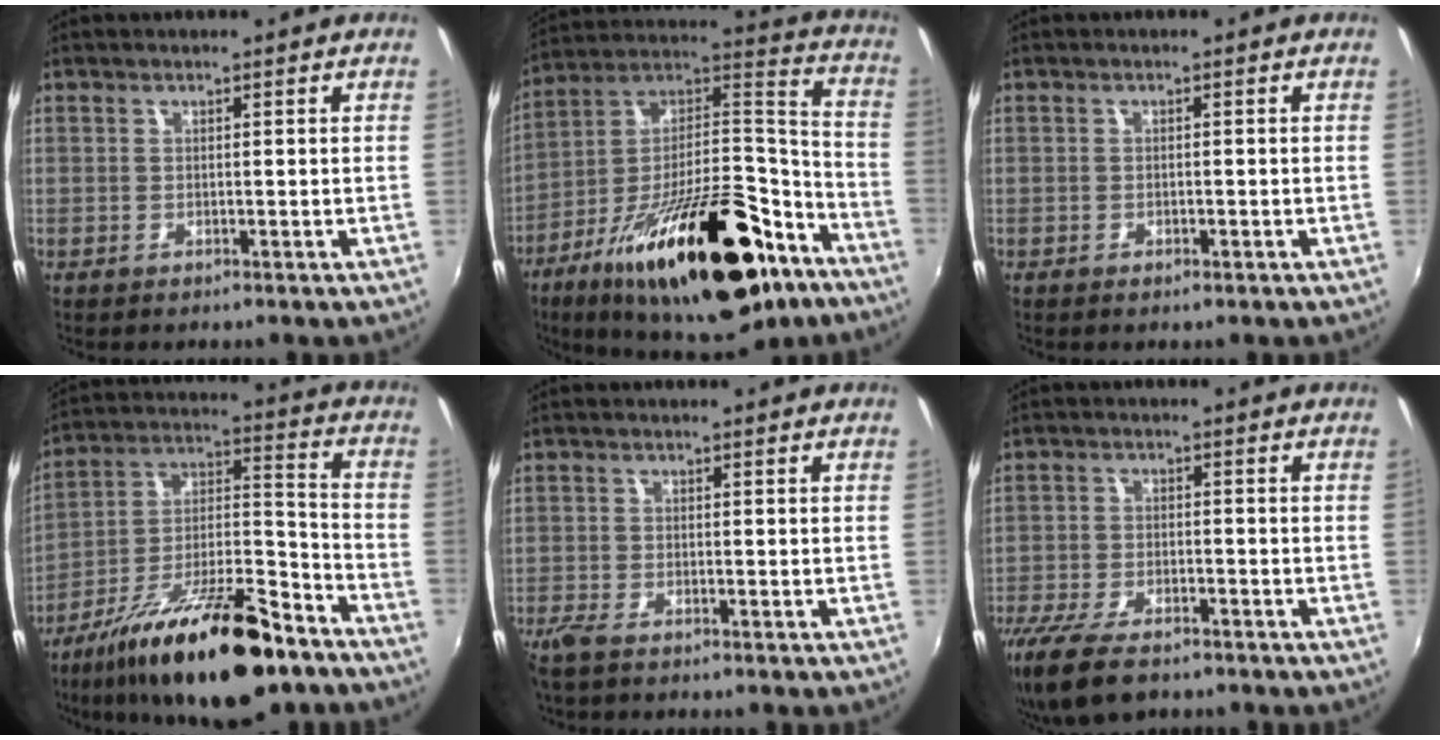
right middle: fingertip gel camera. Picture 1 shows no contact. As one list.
[{"total": 32.2, "force": [-18.0, 12.3, 23.8], "torque": [-0.374, 0.014, -0.272]}, {"total": 1.0, "force": [-0.7, 0.5, 0.5], "torque": [-0.009, -0.004, -0.013]}, {"total": 23.3, "force": [-15.0, 7.5, 16.3], "torque": [-0.277, -0.012, -0.240]}, {"total": 2.6, "force": [-2.1, 0.6, 1.4], "torque": [-0.038, -0.008, -0.046]}, {"total": 13.0, "force": [-9.7, 4.8, 7.2], "torque": [-0.172, -0.044, -0.174]}]